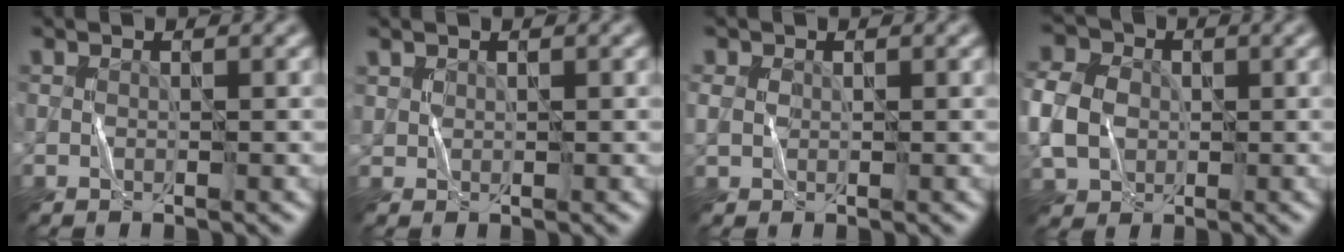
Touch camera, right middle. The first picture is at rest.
{"total": 1.0, "force": [0.8, 0.6, 0.1], "torque": [-0.002, 0.000, 0.019]}
{"total": 1.3, "force": [0.4, 1.0, 0.6], "torque": [-0.014, 0.004, 0.008]}
{"total": 6.2, "force": [-0.2, 5.1, 3.5], "torque": [-0.089, 0.007, -0.012]}